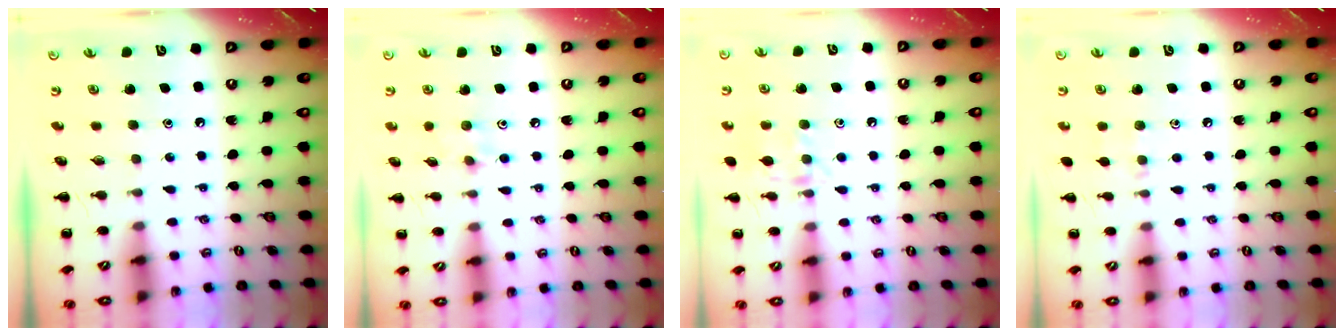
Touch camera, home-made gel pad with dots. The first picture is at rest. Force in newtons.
{"total": 4.9, "press": 4.7, "slide": 1.4}
{"total": 9.6, "press": 9.5, "slide": 0.8}
{"total": 4.8, "press": 4.5, "slide": 1.5}